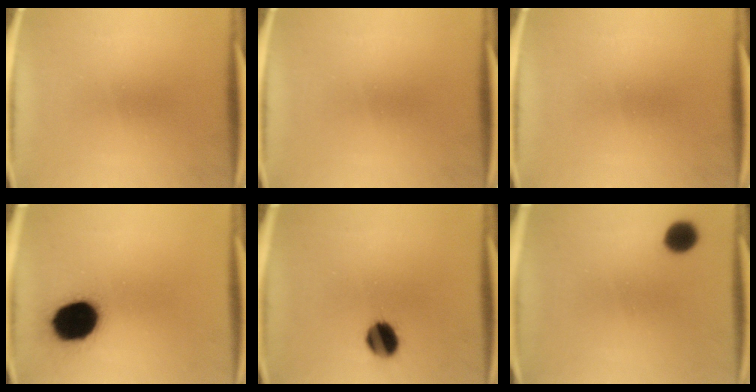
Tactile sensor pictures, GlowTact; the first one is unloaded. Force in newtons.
{"total": 0.0}
{"total": 0.0}
{"total": 16.8}
{"total": 8.1}
{"total": 5.1}